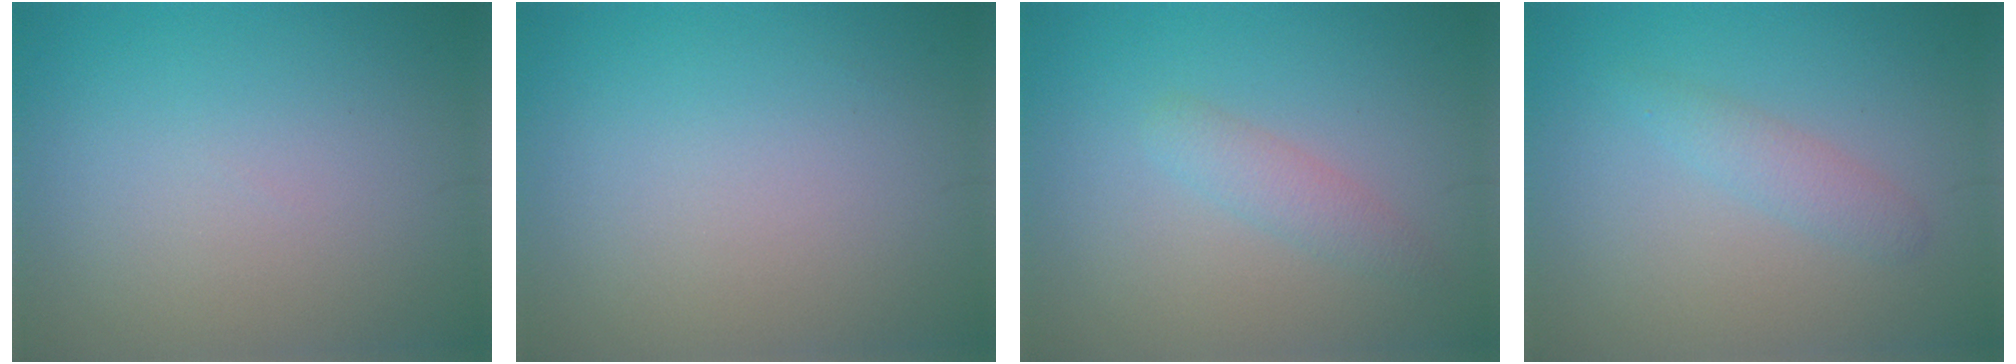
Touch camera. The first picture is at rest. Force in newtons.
{"total": 0.0}
{"total": 1.9, "press": 1.9, "slide": 0.0}
{"total": 1.7, "press": 1.7, "slide": 0.1}